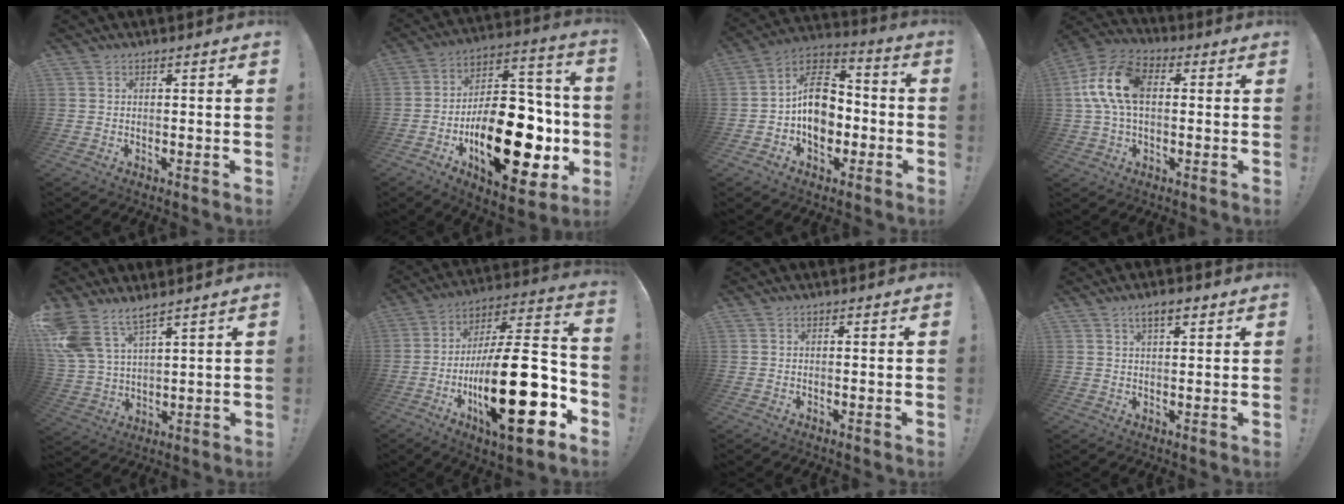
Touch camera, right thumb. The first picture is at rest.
{"total": 29.1, "force": [-8.1, 15.0, 23.6], "torque": [-0.381, 0.056, -0.109]}
{"total": 15.3, "force": [-1.1, 11.4, 10.2], "torque": [-0.151, 0.023, -0.013]}
{"total": 15.0, "force": [1.6, 9.3, 11.6], "torque": [-0.241, 0.011, 0.030]}
{"total": 10.5, "force": [8.0, 4.4, 5.1], "torque": [-0.125, -0.034, 0.159]}
{"total": 29.4, "force": [-8.0, 9.7, 26.6], "torque": [-0.468, 0.029, -0.127]}
{"total": 0.0}
{"total": 4.6, "force": [2.5, 1.8, 3.5], "torque": [-0.049, -0.007, 0.040]}